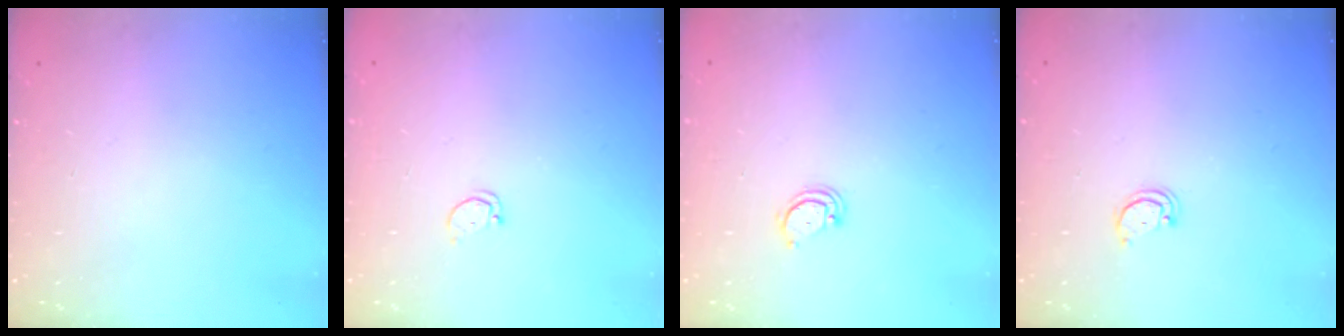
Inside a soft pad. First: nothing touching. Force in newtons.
{"total": 1.7, "press": 1.7, "slide": 0.2}
{"total": 2.9, "press": 2.9, "slide": 0.2}
{"total": 2.1, "press": 2.1, "slide": 0.2}